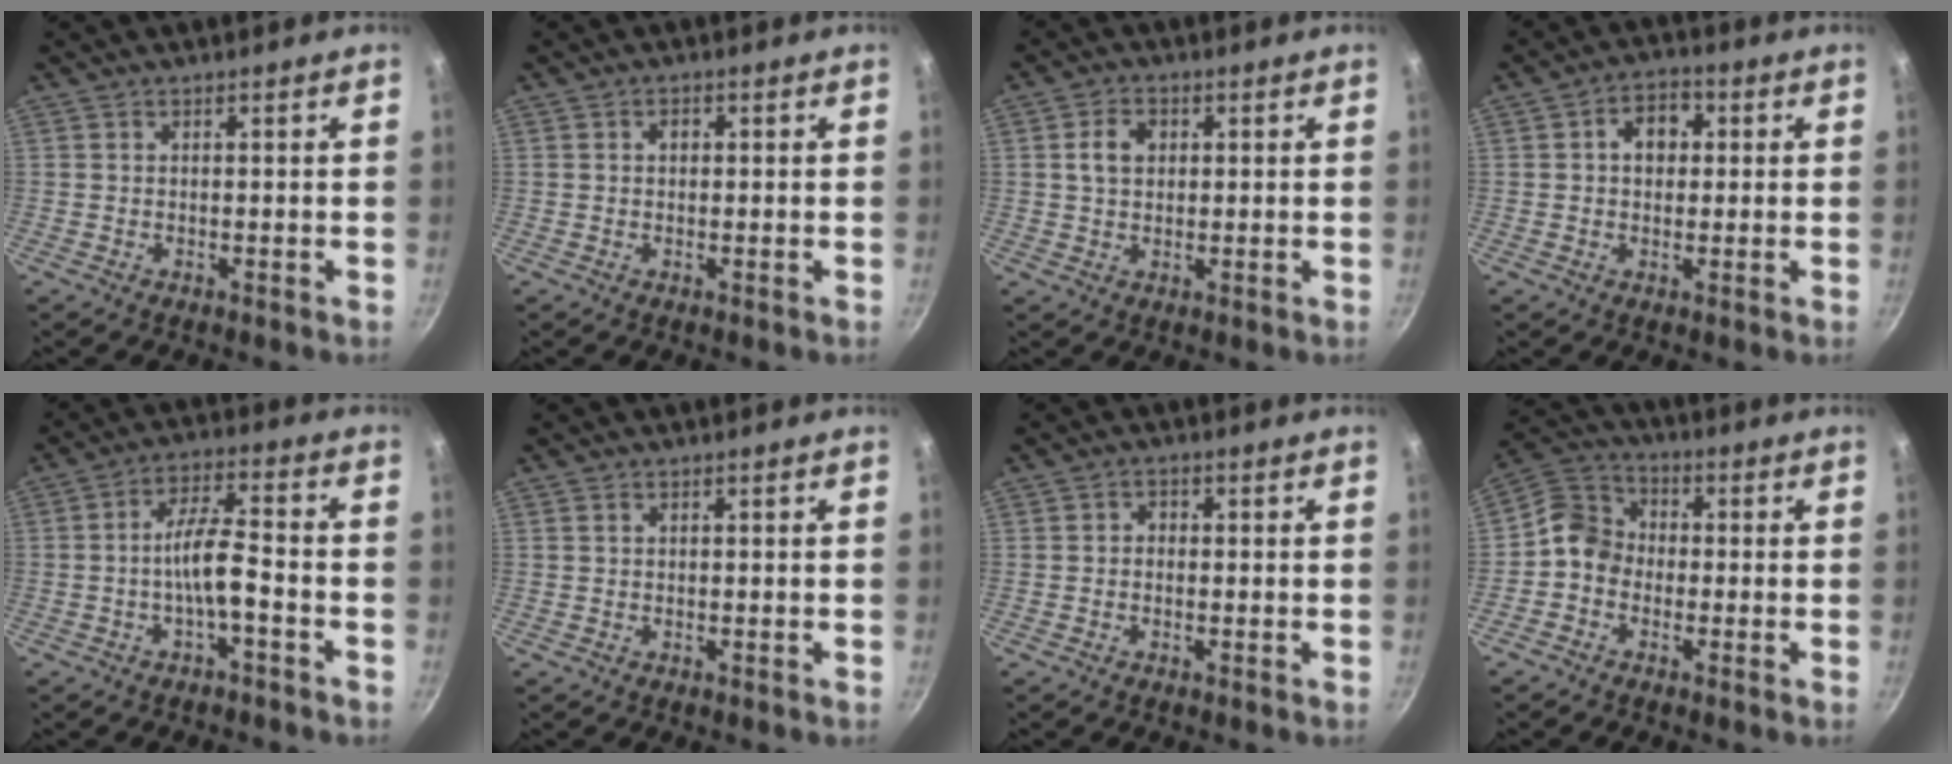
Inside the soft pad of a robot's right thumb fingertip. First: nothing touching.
{"total": 1.4, "force": [0.2, 1.1, 0.9], "torque": [-0.010, 0.004, 0.002]}
{"total": 4.7, "force": [1.0, 3.5, 3.0], "torque": [-0.039, 0.005, 0.014]}
{"total": 6.1, "force": [1.1, 4.6, 3.8], "torque": [-0.022, 0.011, 0.008]}
{"total": 7.1, "force": [-2.8, 2.1, 6.1], "torque": [-0.115, 0.037, -0.051]}
{"total": 0.0}
{"total": 1.4, "force": [-0.3, 1.2, 0.8], "torque": [-0.012, 0.007, -0.007]}
{"total": 7.2, "force": [-1.7, 6.1, 3.3], "torque": [-0.037, 0.028, -0.058]}